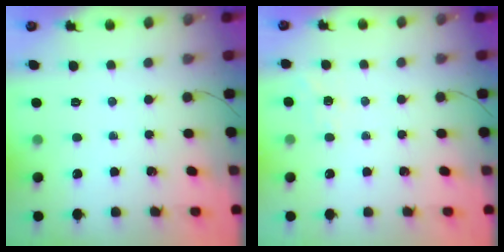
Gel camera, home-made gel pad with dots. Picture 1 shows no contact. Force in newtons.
{"total": 2.3, "press": 1.6, "slide": 1.7}